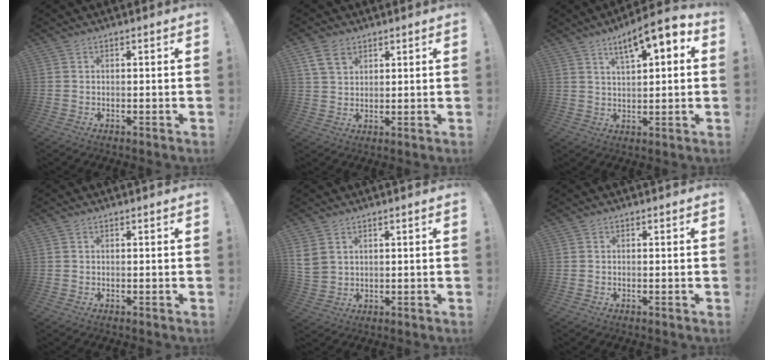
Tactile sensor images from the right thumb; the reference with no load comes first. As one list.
[{"total": 7.2, "force": [4.1, 4.8, 3.5], "torque": [-0.059, -0.006, 0.081]}, {"total": 9.2, "force": [4.6, 2.4, 7.6], "torque": [-0.119, -0.026, 0.077]}, {"total": 0.0}, {"total": 5.6, "force": [2.4, 3.9, 3.1], "torque": [-0.076, -0.005, 0.053]}, {"total": 0.0}]